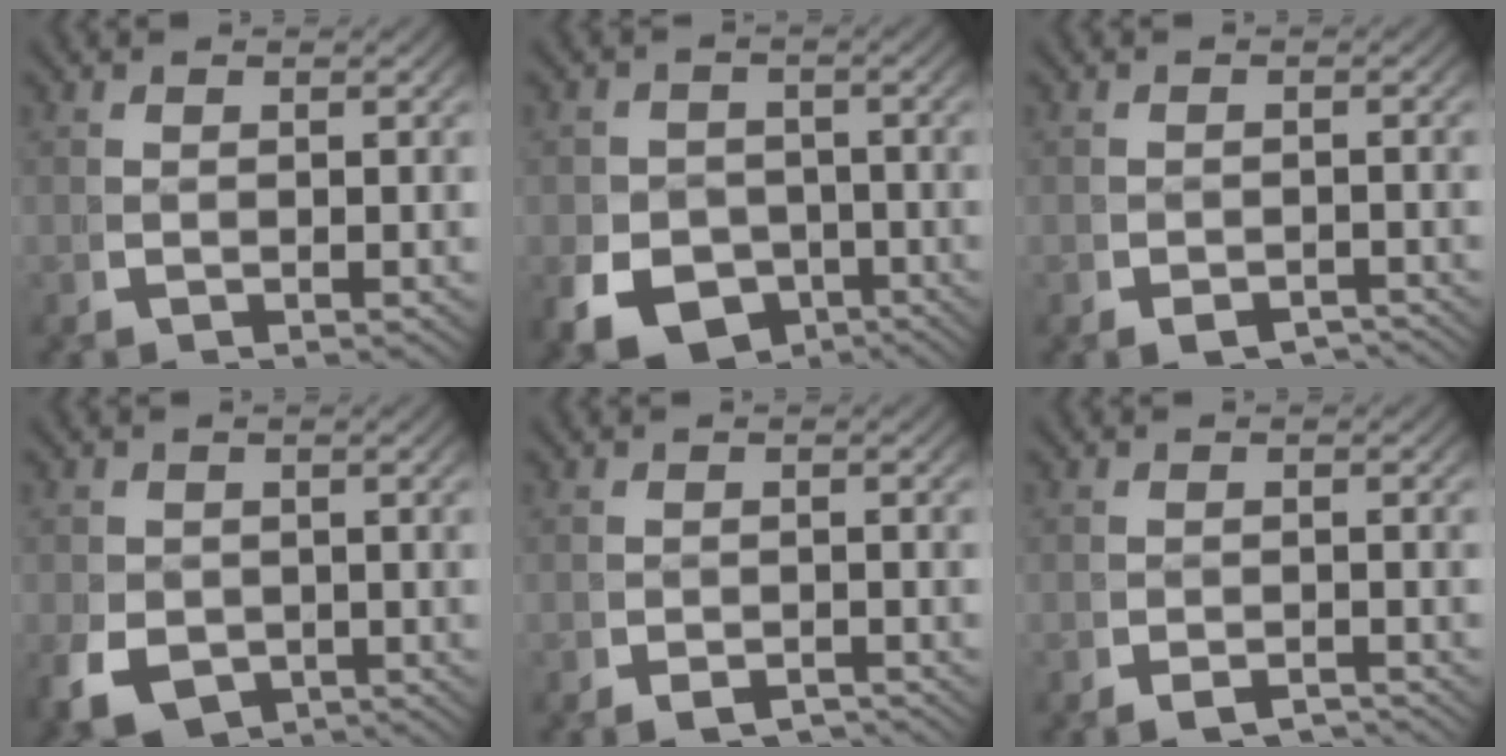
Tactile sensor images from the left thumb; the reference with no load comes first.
{"total": 10.5, "force": [-5.2, 8.2, 4.1], "torque": [-0.082, -0.045, -0.076]}
{"total": 2.8, "force": [-2.5, 0.9, 0.8], "torque": [-0.008, -0.012, -0.035]}
{"total": 5.9, "force": [-2.6, 4.3, 3.1], "torque": [-0.061, -0.034, -0.028]}
{"total": 2.2, "force": [-2.1, 0.5, 0.5], "torque": [-0.004, -0.009, -0.033]}
{"total": 2.5, "force": [-2.3, 0.5, 0.6], "torque": [-0.005, -0.008, -0.037]}